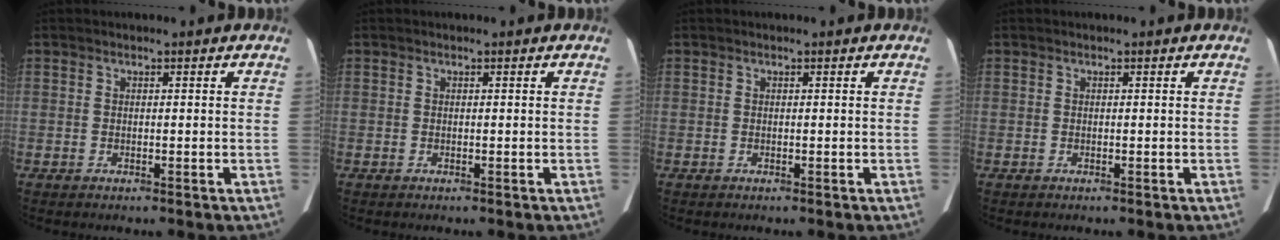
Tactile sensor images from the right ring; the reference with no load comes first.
{"total": 0.0}
{"total": 0.0}
{"total": 0.0}